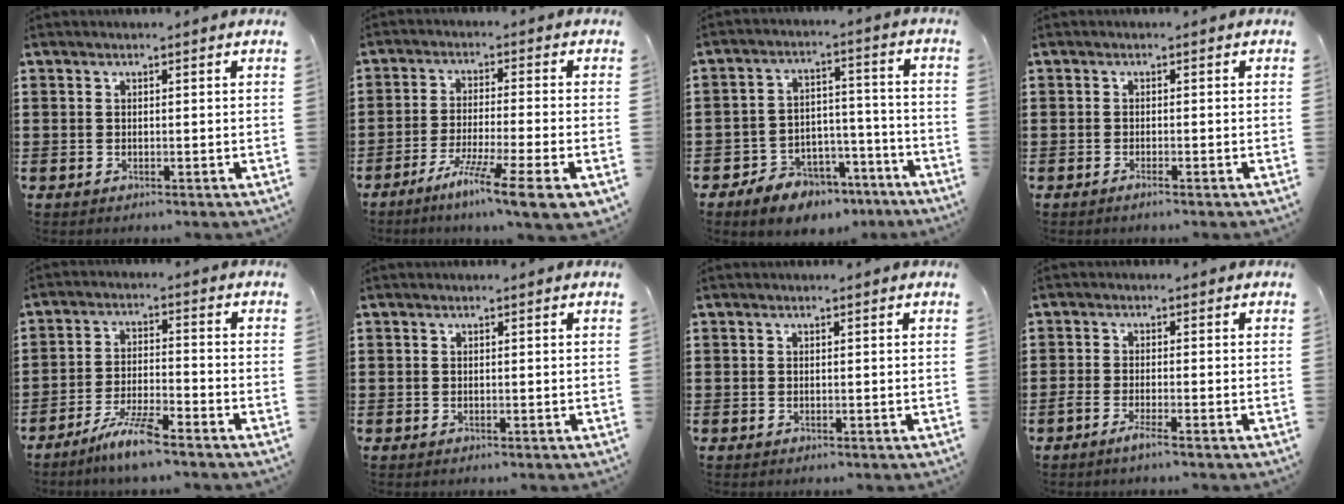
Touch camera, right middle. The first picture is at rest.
{"total": 7.7, "force": [-5.6, -0.4, 5.2], "torque": [-0.097, -0.015, -0.106]}
{"total": 6.5, "force": [-5.8, 2.7, 0.9], "torque": [-0.016, 0.032, -0.111]}
{"total": 0.8, "force": [-0.6, 0.0, 0.5], "torque": [-0.010, -0.003, -0.011]}
{"total": 6.4, "force": [-5.1, 0.4, 3.9], "torque": [-0.087, -0.009, -0.098]}
{"total": 0.0}
{"total": 0.0}
{"total": 2.2, "force": [-1.4, 0.0, 1.7], "torque": [-0.045, -0.007, -0.031]}